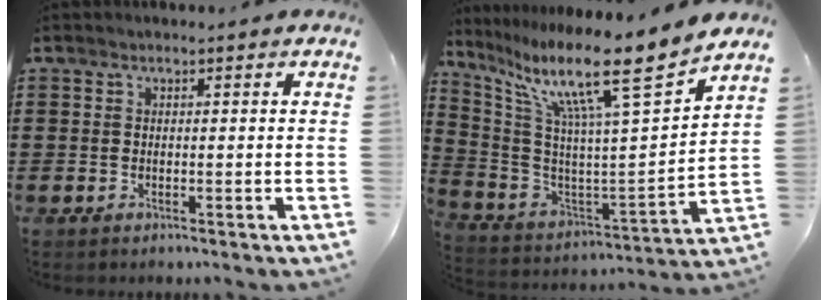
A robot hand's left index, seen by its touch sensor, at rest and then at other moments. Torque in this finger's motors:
{"motor_torque": [2.14, 0.00, 0.54, 0.21]}